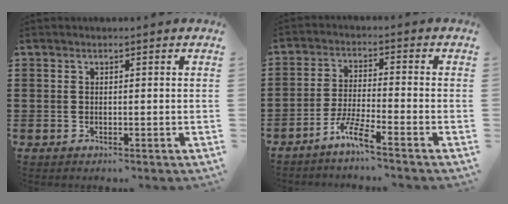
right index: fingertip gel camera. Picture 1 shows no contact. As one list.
[{"total": 5.1, "force": [-4.1, -0.2, 3.0], "torque": [-0.080, -0.013, -0.085]}]